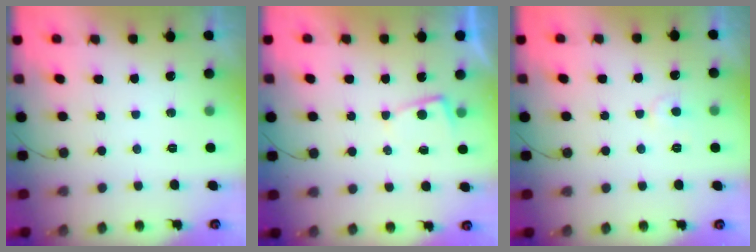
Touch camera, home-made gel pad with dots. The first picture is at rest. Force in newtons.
{"total": 2.6, "press": 2.6, "slide": 0.4}
{"total": 4.5, "press": 4.4, "slide": 0.4}